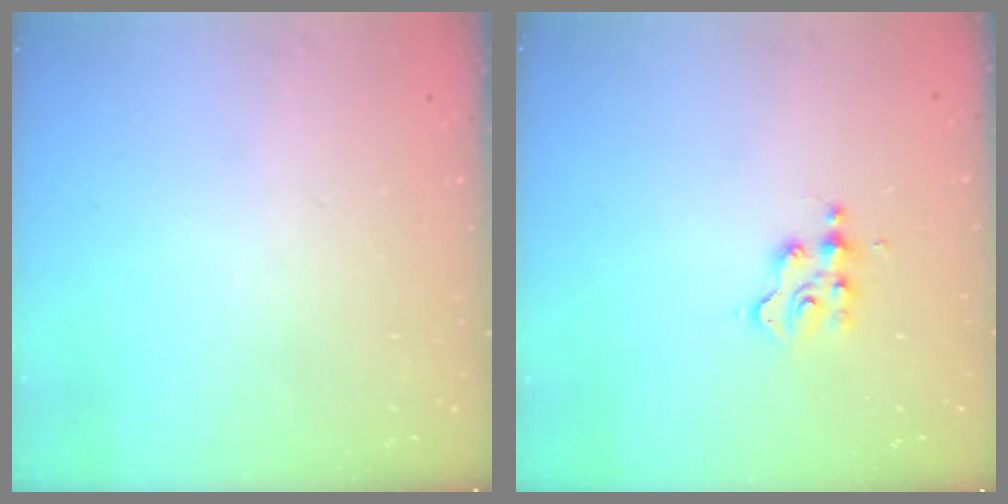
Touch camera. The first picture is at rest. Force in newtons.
{"total": 3.1, "press": 3.1, "slide": 0.3}